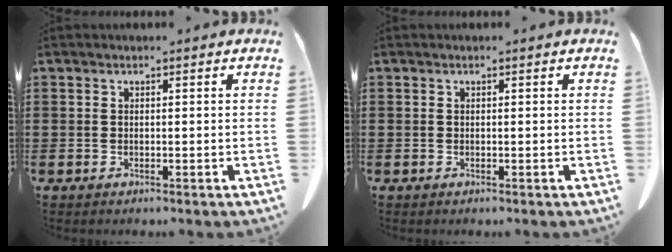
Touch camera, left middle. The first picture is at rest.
{"total": 0.0}